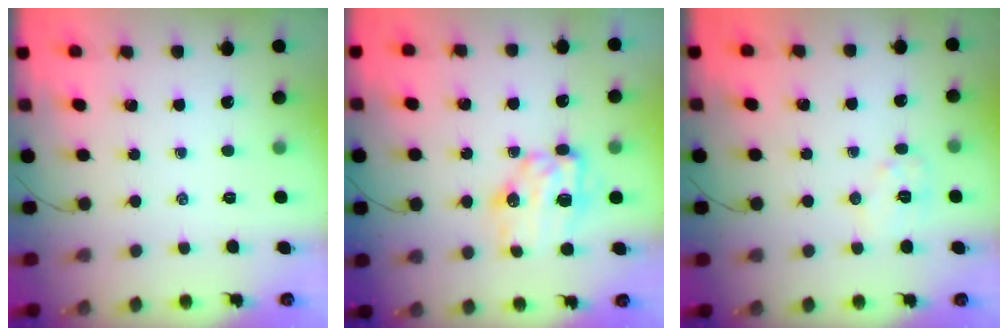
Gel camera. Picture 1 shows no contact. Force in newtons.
{"total": 9.6, "press": 9.4, "slide": 1.8}
{"total": 6.5, "press": 6.5, "slide": 0.7}